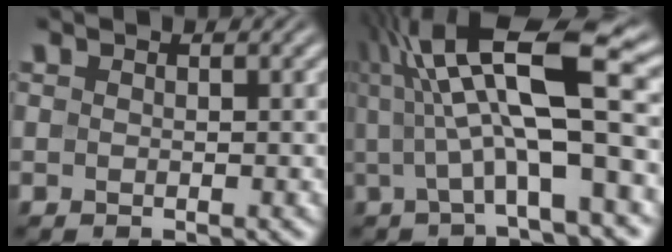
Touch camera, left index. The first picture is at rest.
{"total": 12.5, "force": [2.6, 3.0, 11.9], "torque": [-0.192, 0.019, 0.046]}